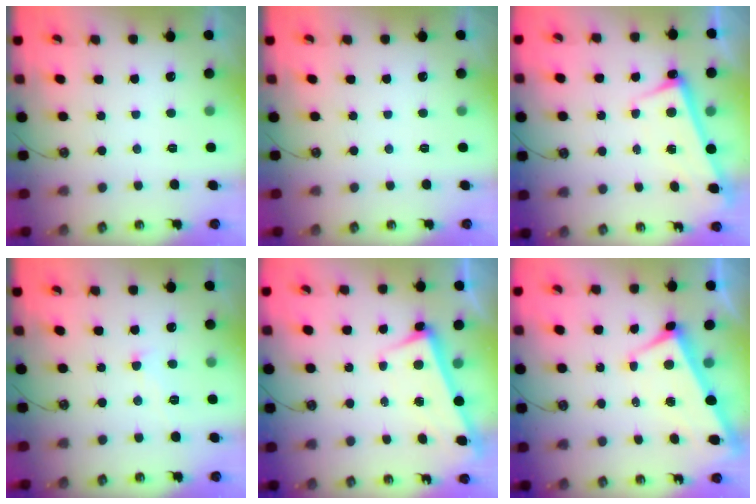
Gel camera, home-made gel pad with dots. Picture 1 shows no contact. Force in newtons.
{"total": 0.0}
{"total": 2.7, "press": 2.7, "slide": 0.6}
{"total": 1.1, "press": 1.0, "slide": 0.3}
{"total": 2.7, "press": 2.7, "slide": 0.7}
{"total": 2.7, "press": 2.5, "slide": 0.9}